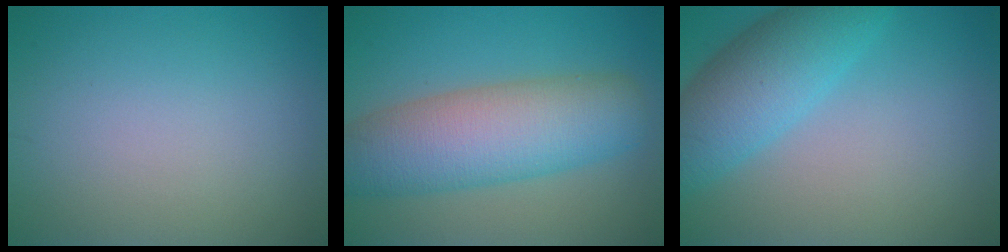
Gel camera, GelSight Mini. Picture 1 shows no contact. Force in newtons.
{"total": 9.0, "press": 9.0, "slide": 0.6}
{"total": 6.5, "press": 6.5, "slide": 0.2}